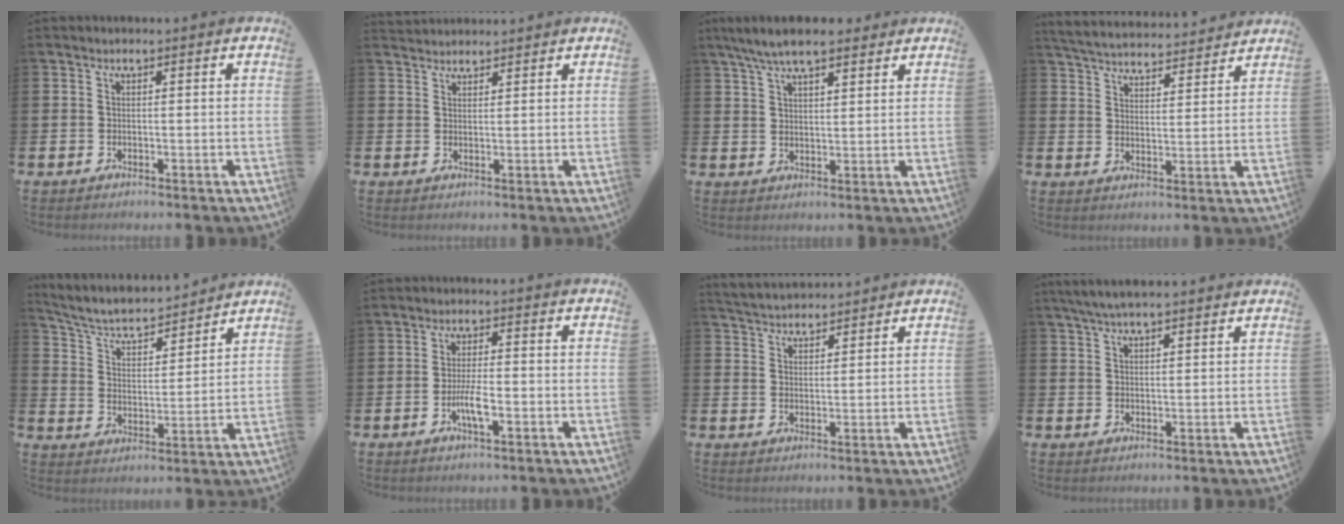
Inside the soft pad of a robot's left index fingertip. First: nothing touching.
{"total": 2.1, "force": [2.0, 0.5, -0.1], "torque": [-0.004, -0.003, 0.038]}
{"total": 6.6, "force": [5.7, 1.5, 2.8], "torque": [-0.078, -0.011, 0.107]}
{"total": 5.3, "force": [5.3, 0.8, 0.5], "torque": [-0.031, -0.038, 0.092]}
{"total": 5.6, "force": [5.1, 1.5, 1.8], "torque": [-0.070, -0.040, 0.082]}
{"total": 3.6, "force": [-1.2, 0.7, 3.3], "torque": [-0.072, 0.001, -0.023]}
{"total": 4.1, "force": [4.0, 0.6, -0.1], "torque": [-0.021, -0.017, 0.076]}
{"total": 4.5, "force": [4.1, 0.6, 1.8], "torque": [-0.046, -0.004, 0.076]}